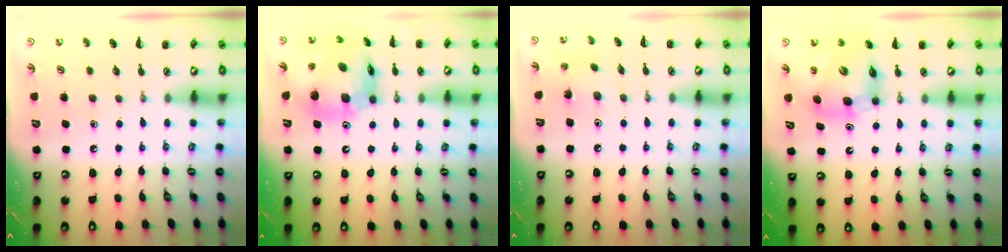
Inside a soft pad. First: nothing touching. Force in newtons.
{"total": 14.8, "press": 14.3, "slide": 4.1}
{"total": 1.9, "press": 1.7, "slide": 0.7}
{"total": 10.4, "press": 10.0, "slide": 3.1}